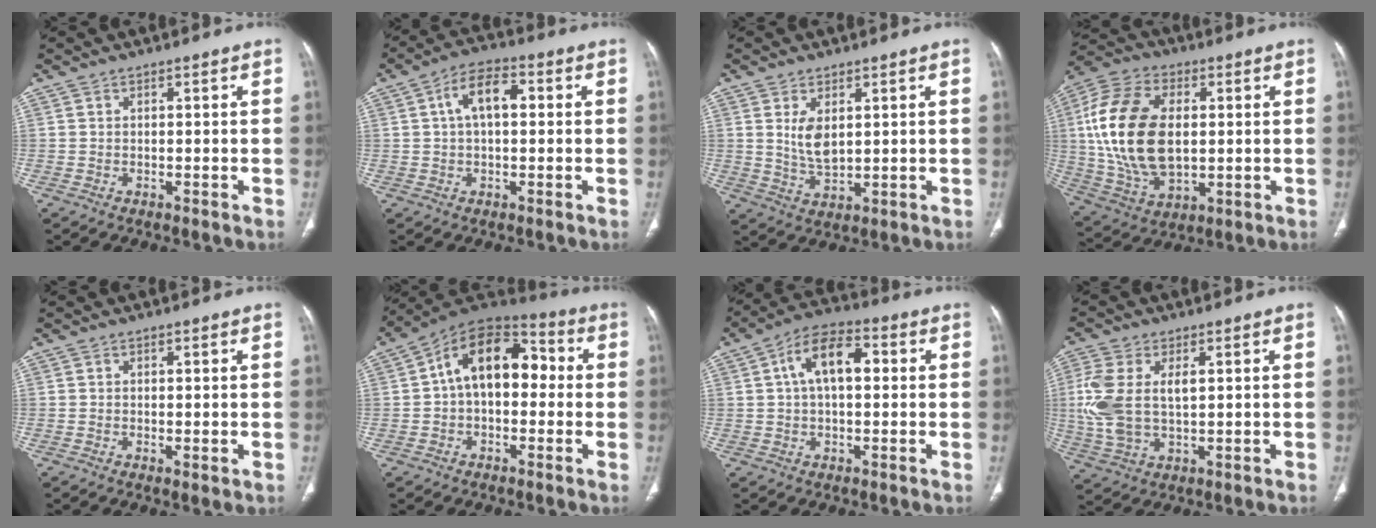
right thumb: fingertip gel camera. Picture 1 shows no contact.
{"total": 7.7, "force": [1.3, 4.2, 6.3], "torque": [-0.106, 0.022, 0.015]}
{"total": 5.6, "force": [1.6, 2.9, 4.5], "torque": [-0.077, -0.015, 0.042]}
{"total": 21.2, "force": [1.9, 12.7, 16.9], "torque": [-0.335, -0.005, 0.040]}
{"total": 1.1, "force": [-0.2, 0.3, 1.0], "torque": [-0.018, -0.007, -0.002]}
{"total": 14.6, "force": [0.9, 9.3, 11.3], "torque": [-0.139, 0.045, 0.000]}
{"total": 10.0, "force": [1.8, 5.4, 8.2], "torque": [-0.135, 0.026, 0.021]}
{"total": 11.0, "force": [1.9, 6.1, 9.0], "torque": [-0.218, 0.002, 0.043]}